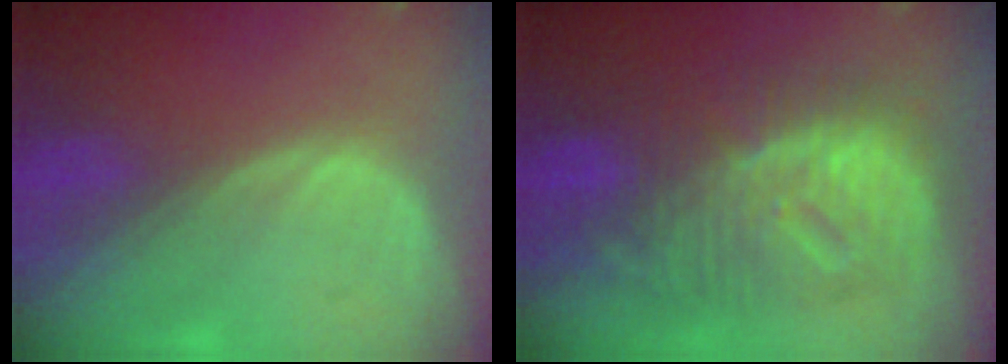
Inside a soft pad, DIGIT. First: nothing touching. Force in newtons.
{"total": 12.5, "press": 12.4, "slide": 1.2}